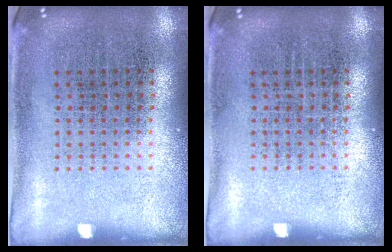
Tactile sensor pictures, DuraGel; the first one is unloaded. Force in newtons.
{"total": 0.0}